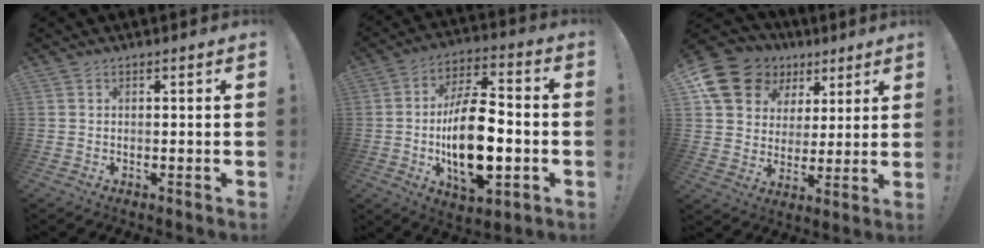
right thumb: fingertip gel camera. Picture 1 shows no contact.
{"total": 21.0, "force": [-3.5, 10.7, 17.7], "torque": [-0.312, 0.006, -0.052]}
{"total": 16.2, "force": [8.5, 12.2, 6.5], "torque": [-0.109, -0.041, 0.177]}